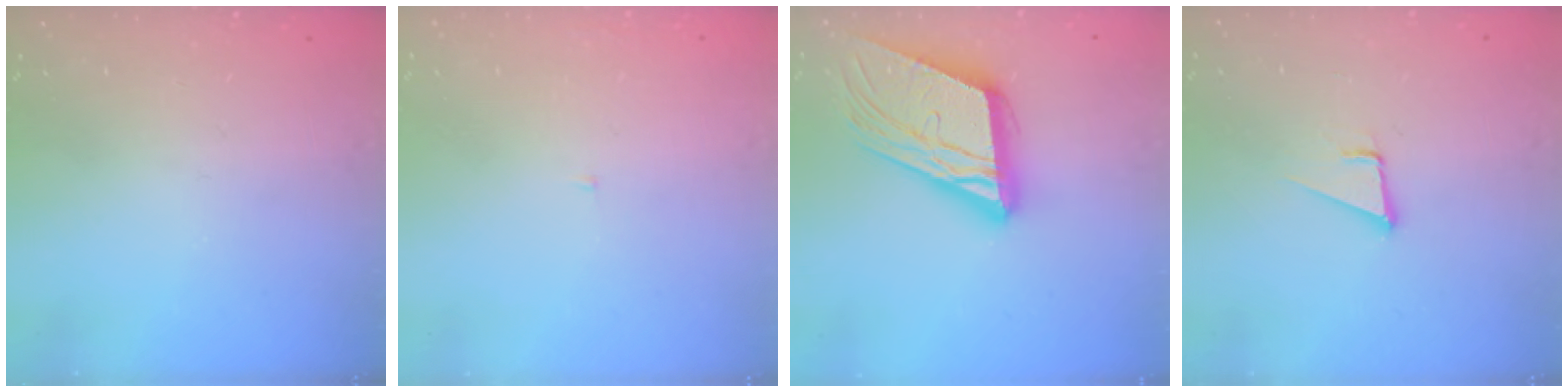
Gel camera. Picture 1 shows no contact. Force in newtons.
{"total": 2.1, "press": 2.1, "slide": 0.2}
{"total": 18.2, "press": 18.0, "slide": 2.7}
{"total": 3.6, "press": 2.8, "slide": 2.3}